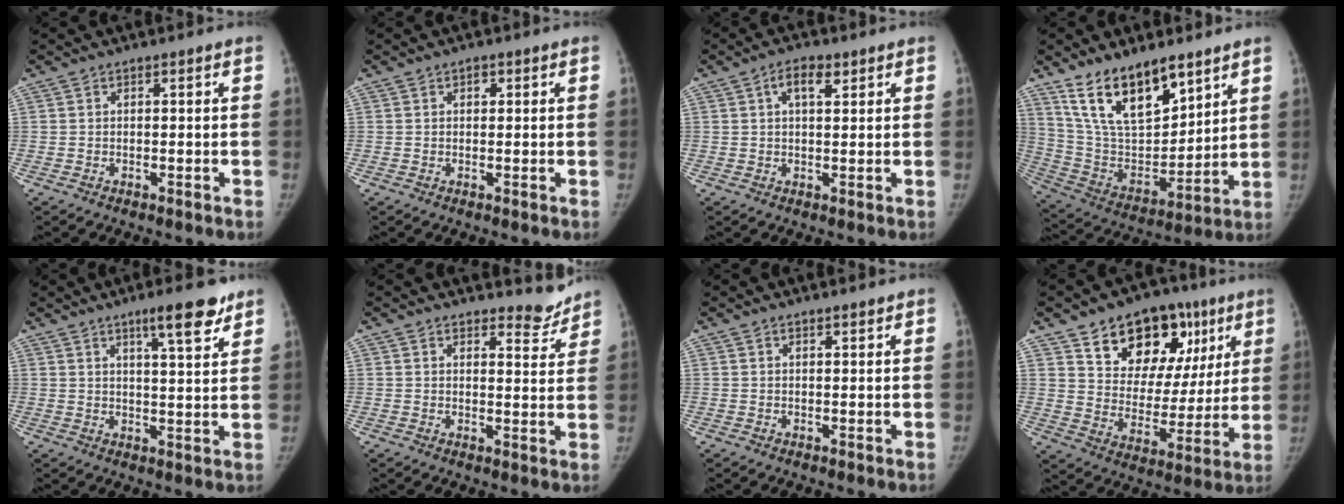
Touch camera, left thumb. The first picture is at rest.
{"total": 1.1, "force": [0.4, 0.8, 0.6], "torque": [0.001, 0.001, 0.005]}
{"total": 4.2, "force": [2.0, 2.0, 3.1], "torque": [-0.044, 0.001, 0.032]}
{"total": 18.0, "force": [12.0, 8.0, 10.8], "torque": [-0.145, -0.065, 0.237]}
{"total": 8.4, "force": [5.6, 1.7, 6.1], "torque": [-0.076, -0.034, 0.084]}
{"total": 5.0, "force": [4.7, 1.6, 0.5], "torque": [0.018, -0.044, 0.059]}
{"total": 1.2, "force": [1.0, 0.2, 0.5], "torque": [-0.004, -0.006, 0.018]}
{"total": 21.0, "force": [11.0, 13.1, 12.1], "torque": [-0.116, -0.027, 0.173]}